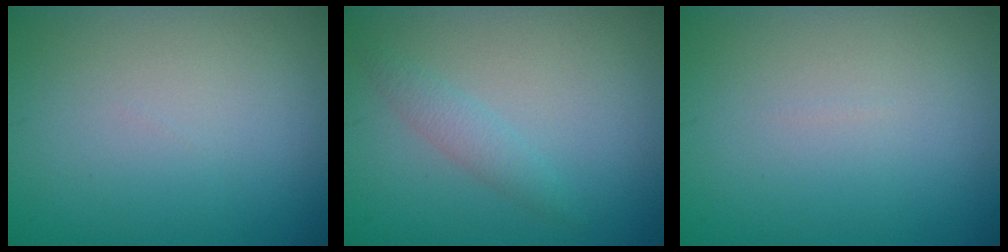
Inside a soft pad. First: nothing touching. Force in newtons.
{"total": 1.5, "press": 1.5, "slide": 0.1}
{"total": 0.0}